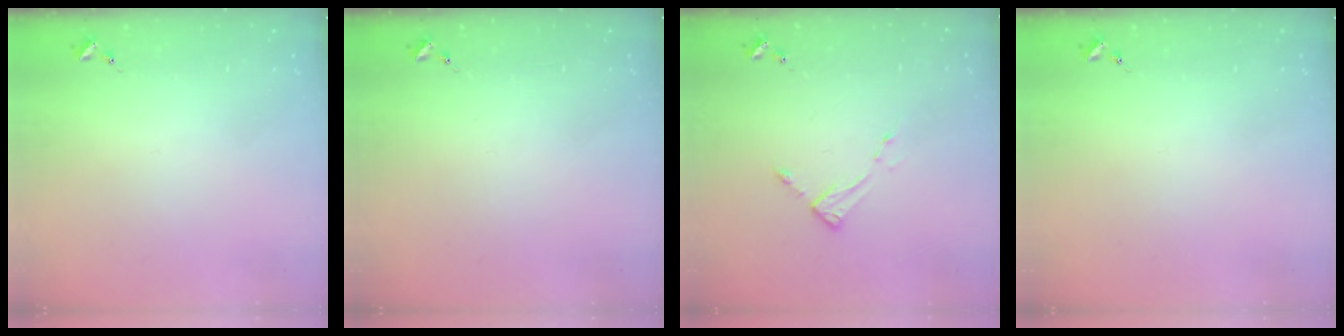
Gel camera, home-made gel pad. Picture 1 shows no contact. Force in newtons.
{"total": 0.0}
{"total": 4.4, "press": 4.3, "slide": 0.5}
{"total": 0.0}